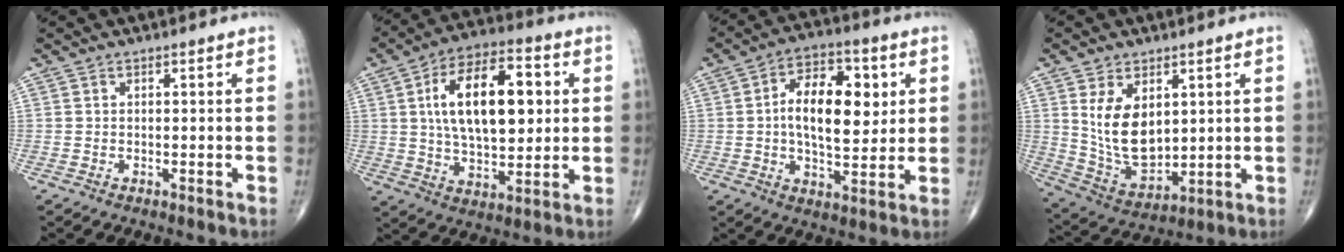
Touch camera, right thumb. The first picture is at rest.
{"total": 19.4, "force": [3.6, 9.7, 16.4], "torque": [-0.247, 0.006, 0.057]}
{"total": 14.5, "force": [2.3, 7.5, 12.1], "torque": [-0.166, 0.000, 0.032]}
{"total": 12.3, "force": [3.0, 7.4, 9.3], "torque": [-0.146, -0.022, 0.077]}